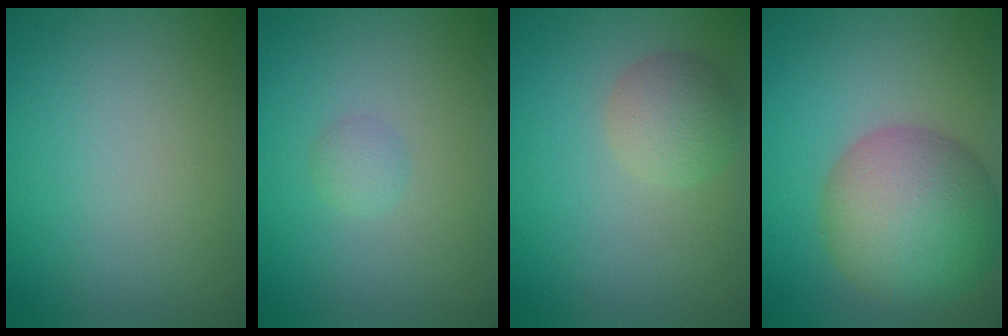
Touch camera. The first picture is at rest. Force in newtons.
{"total": 1.0, "press": 1.0, "slide": 0.0}
{"total": 3.0, "press": 3.0, "slide": 0.1}
{"total": 9.2, "press": 9.2, "slide": 0.5}